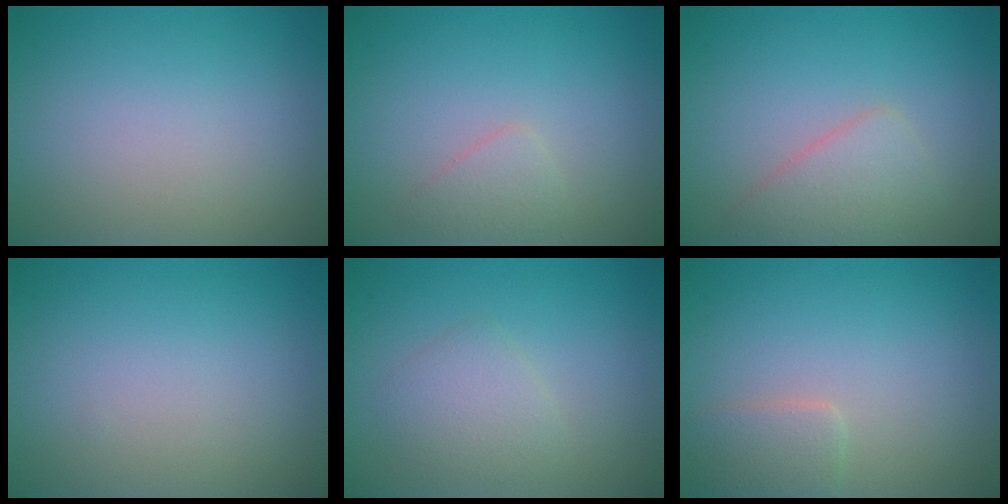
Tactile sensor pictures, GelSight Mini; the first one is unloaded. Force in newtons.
{"total": 1.4, "press": 1.4, "slide": 0.0}
{"total": 2.8, "press": 2.8, "slide": 0.2}
{"total": 0.0}
{"total": 2.2, "press": 2.2, "slide": 0.1}
{"total": 2.1, "press": 2.1, "slide": 0.1}